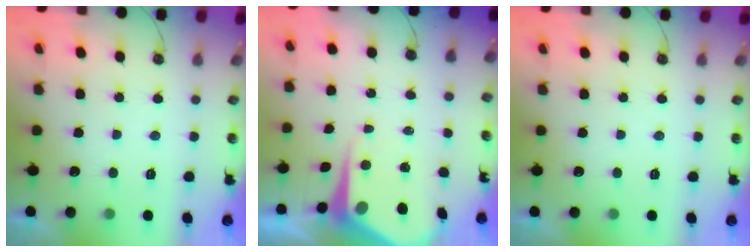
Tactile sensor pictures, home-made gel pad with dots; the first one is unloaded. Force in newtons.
{"total": 7.2, "press": 7.2, "slide": 0.6}
{"total": 0.0}